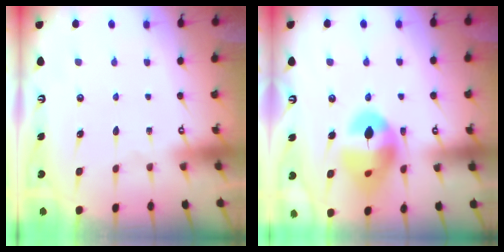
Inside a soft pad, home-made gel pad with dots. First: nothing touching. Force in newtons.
{"total": 15.1, "press": 14.9, "slide": 2.1}